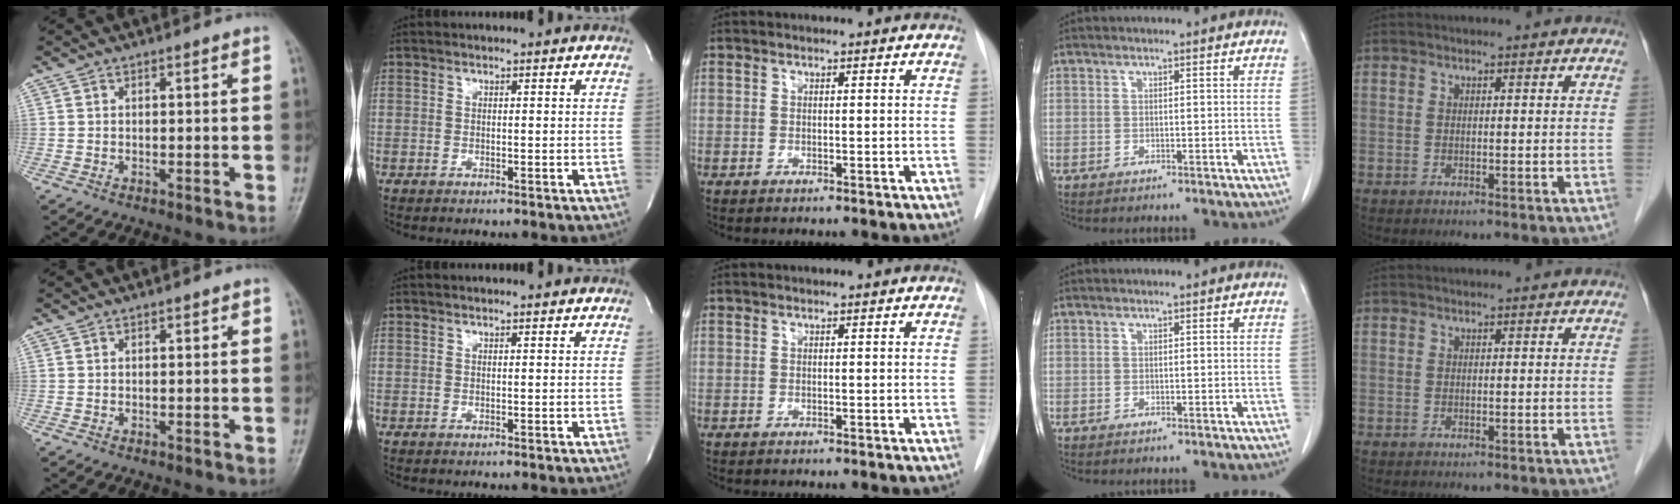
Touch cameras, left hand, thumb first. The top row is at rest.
{"index": {"total": 0.7, "force": [0.7, 0.0, 0.2], "torque": [-0.009, 0.004, 0.009]}}